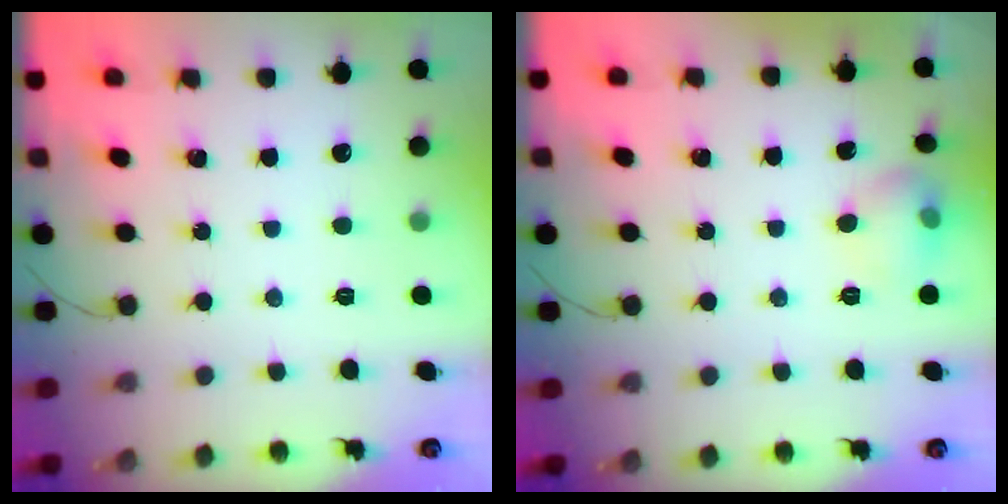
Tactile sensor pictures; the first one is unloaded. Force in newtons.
{"total": 9.8, "press": 7.6, "slide": 6.2}